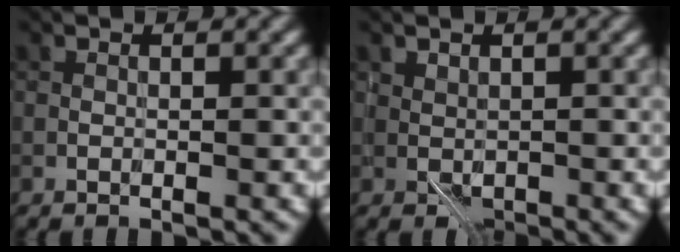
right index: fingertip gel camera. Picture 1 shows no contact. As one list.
[{"total": 1.1, "force": [0.2, 0.9, 0.7], "torque": [-0.012, -0.005, 0.007]}]